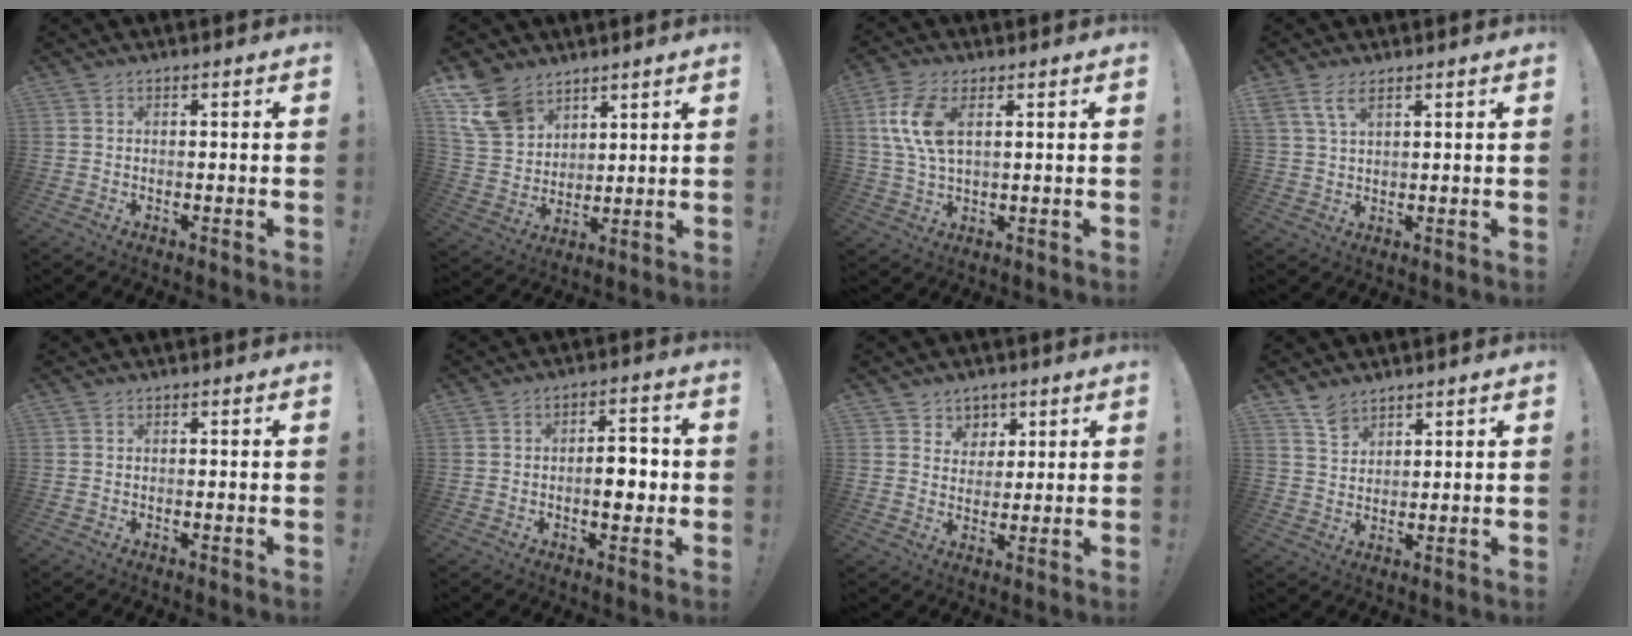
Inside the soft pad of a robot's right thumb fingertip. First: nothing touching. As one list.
[{"total": 14.3, "force": [9.5, 9.1, 5.5], "torque": [-0.116, -0.055, 0.190]}, {"total": 10.6, "force": [3.2, 5.5, 8.4], "torque": [-0.170, -0.001, 0.061]}, {"total": 5.3, "force": [3.1, 2.2, 3.7], "torque": [-0.064, -0.010, 0.058]}, {"total": 0.0}, {"total": 7.1, "force": [-1.2, 3.6, 6.0], "torque": [-0.080, 0.012, -0.025]}, {"total": 5.7, "force": [2.8, 4.9, 0.2], "torque": [-0.004, -0.028, 0.056]}, {"total": 5.5, "force": [4.5, 2.5, 2.0], "torque": [-0.029, -0.028, 0.084]}]